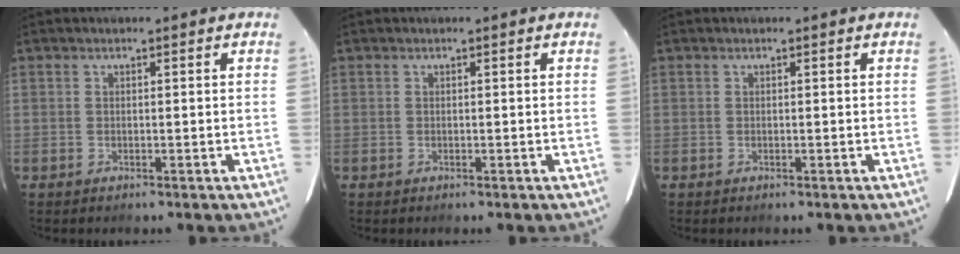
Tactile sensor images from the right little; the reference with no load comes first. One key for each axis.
{"total": 0.0}
{"total": 0.0}